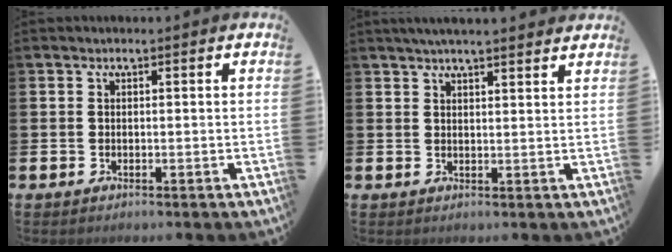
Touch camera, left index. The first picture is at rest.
{"total": 3.4, "force": [3.2, -0.1, 1.0], "torque": [-0.020, -0.010, 0.058]}